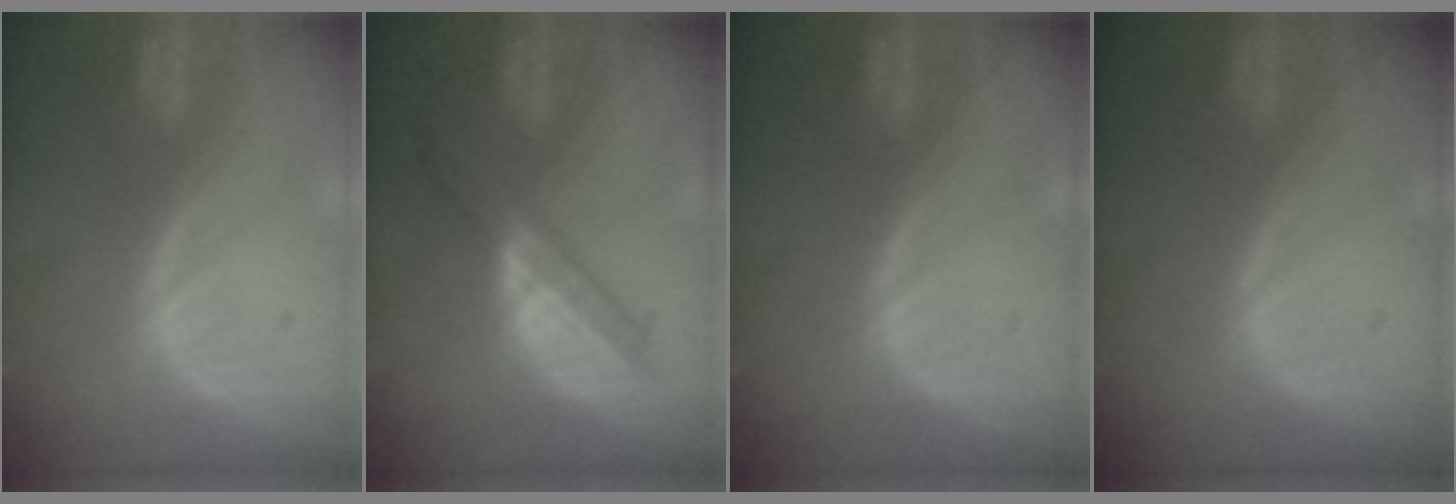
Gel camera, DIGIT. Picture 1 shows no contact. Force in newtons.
{"total": 5.8, "press": 5.3, "slide": 2.4}
{"total": 0.0}
{"total": 0.0}